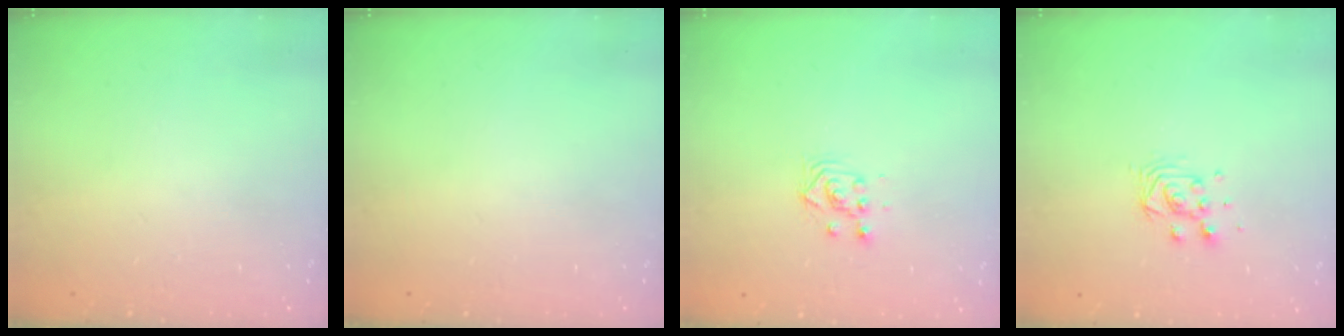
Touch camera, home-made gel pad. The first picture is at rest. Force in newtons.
{"total": 0.0}
{"total": 2.8, "press": 2.8, "slide": 0.1}
{"total": 5.2, "press": 5.2, "slide": 0.3}